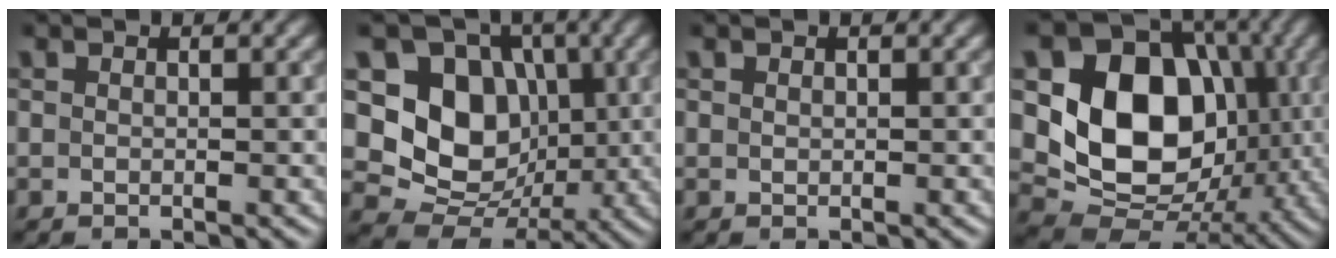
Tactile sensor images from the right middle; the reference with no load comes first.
{"total": 9.2, "force": [1.3, 7.6, 5.0], "torque": [-0.085, -0.012, 0.010]}
{"total": 0.0}
{"total": 12.5, "force": [0.8, 9.7, 7.8], "torque": [-0.139, -0.009, 0.010]}